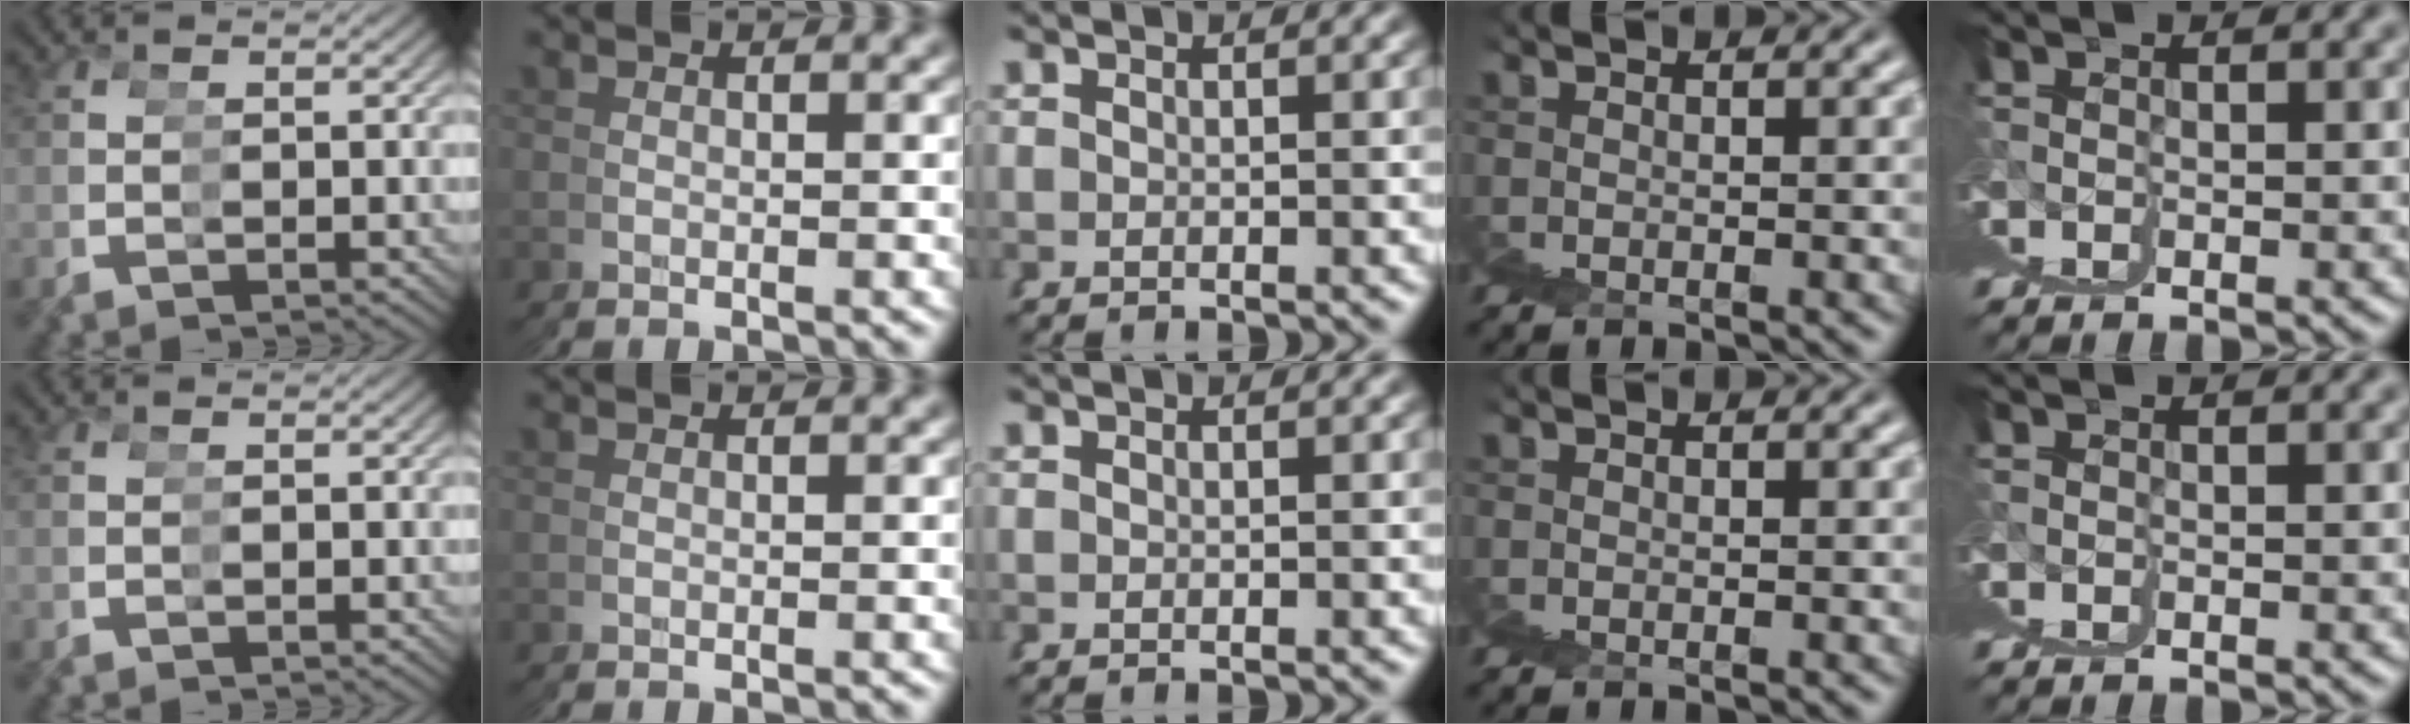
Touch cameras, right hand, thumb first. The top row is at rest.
{}